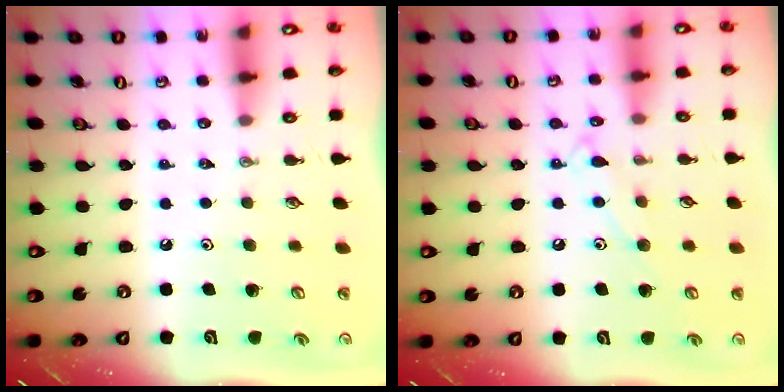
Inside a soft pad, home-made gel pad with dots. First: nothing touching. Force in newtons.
{"total": 8.4, "press": 8.3, "slide": 0.7}